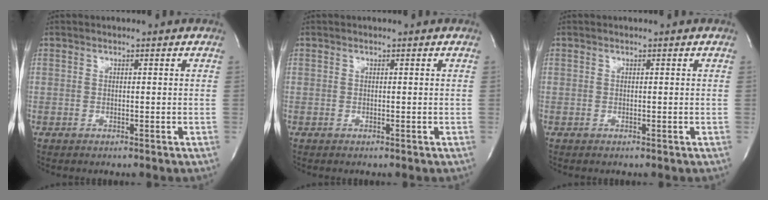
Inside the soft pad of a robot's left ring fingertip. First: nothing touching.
{"total": 0.0}
{"total": 0.0}